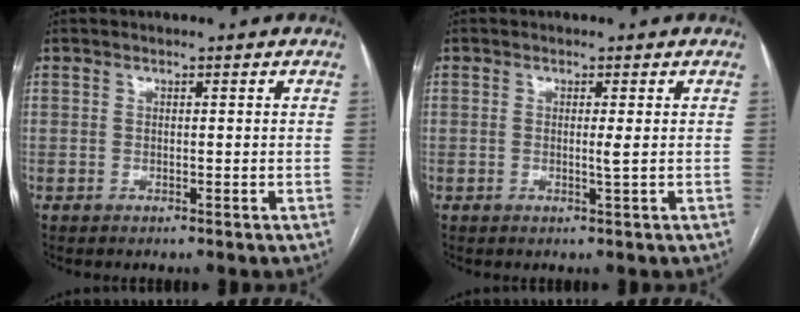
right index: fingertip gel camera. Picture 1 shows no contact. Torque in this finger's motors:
{"motor_torque": [0.18, 0.24, 0.09, 0.00]}